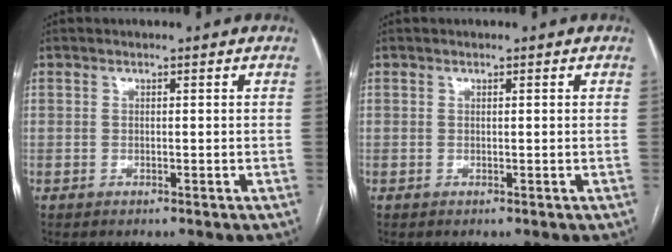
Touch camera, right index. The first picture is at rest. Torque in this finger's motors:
{"motor_torque": [-0.08, -0.02, 0.03, 0.01]}